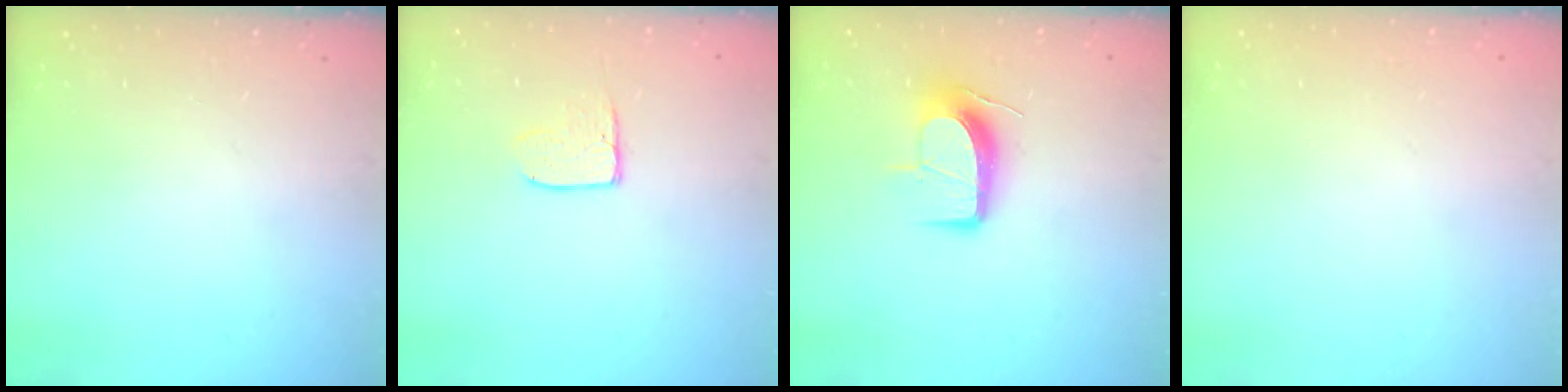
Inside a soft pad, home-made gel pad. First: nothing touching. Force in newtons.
{"total": 6.3, "press": 6.2, "slide": 0.5}
{"total": 11.1, "press": 11.1, "slide": 0.5}
{"total": 0.0}